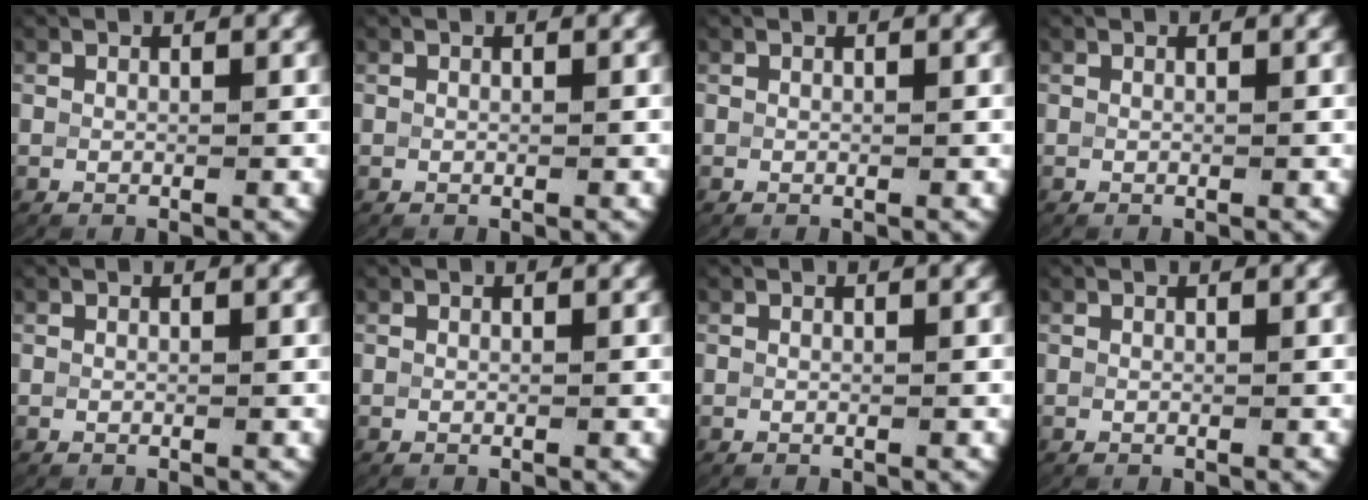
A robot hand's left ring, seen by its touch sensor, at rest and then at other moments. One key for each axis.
{"total": 0.0}
{"total": 0.0}
{"total": 0.0}
{"total": 0.0}
{"total": 0.0}
{"total": 0.0}
{"total": 0.0}